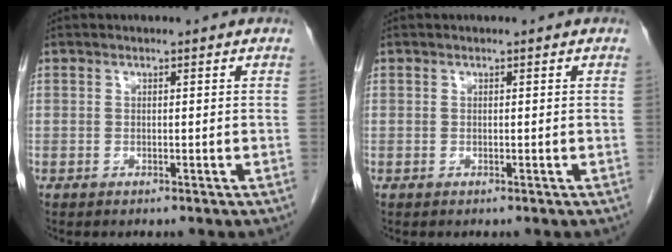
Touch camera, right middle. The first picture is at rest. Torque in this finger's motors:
{"motor_torque": [-0.01, -0.08, -0.01, 0.00]}